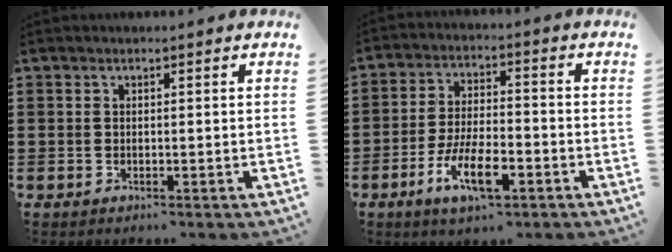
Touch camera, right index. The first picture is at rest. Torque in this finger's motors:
{"motor_torque": [1.11, 1.03, 0.49, 0.18]}